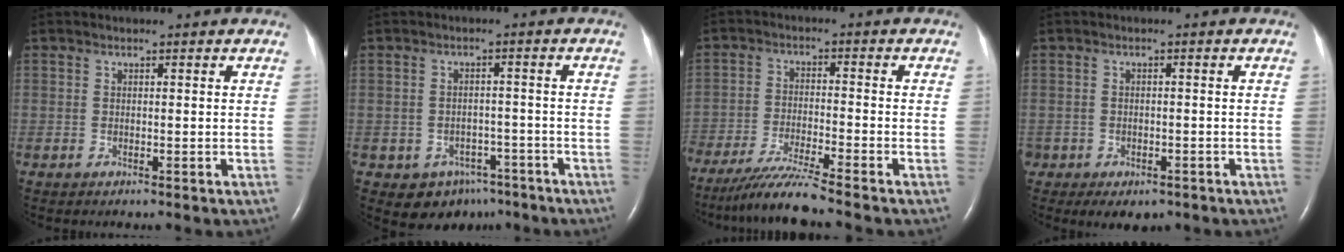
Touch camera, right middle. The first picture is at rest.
{"total": 6.3, "force": [-4.0, 4.6, 1.6], "torque": [-0.015, 0.014, -0.047]}
{"total": 7.4, "force": [-6.4, -1.4, 3.5], "torque": [-0.065, -0.029, -0.121]}
{"total": 4.5, "force": [-3.0, 2.9, 1.6], "torque": [-0.012, 0.006, -0.034]}